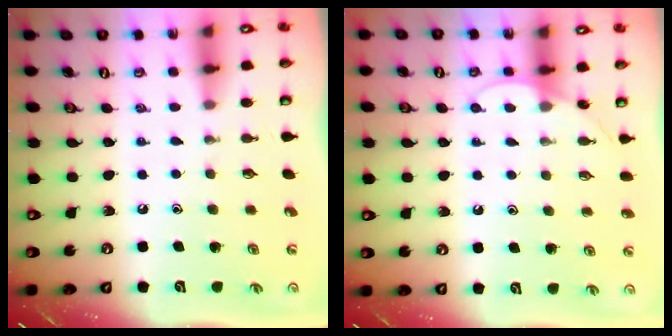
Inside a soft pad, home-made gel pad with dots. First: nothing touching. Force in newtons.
{"total": 4.0, "press": 4.0, "slide": 0.4}